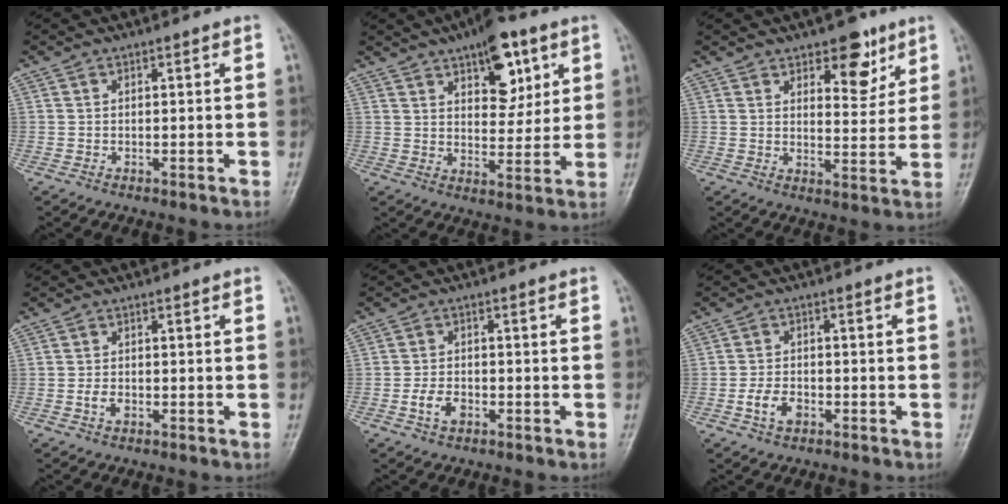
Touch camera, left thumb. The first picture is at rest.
{"total": 11.8, "force": [6.0, 5.7, 8.4], "torque": [-0.087, -0.027, 0.089]}
{"total": 8.9, "force": [5.4, 4.4, 5.5], "torque": [-0.042, -0.032, 0.076]}
{"total": 2.0, "force": [-0.6, 1.3, 1.4], "torque": [-0.025, 0.003, -0.013]}
{"total": 3.9, "force": [-1.6, 2.5, 2.5], "torque": [-0.045, 0.011, -0.031]}
{"total": 4.4, "force": [-1.9, 2.8, 2.8], "torque": [-0.050, 0.012, -0.035]}